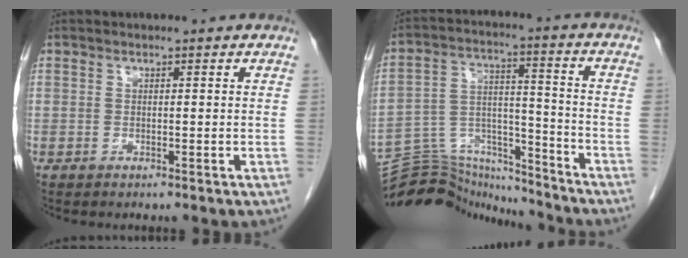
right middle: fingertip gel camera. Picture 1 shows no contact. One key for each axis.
{"total": 15.3, "fx": -15.2, "fy": 2.1, "fz": 1.1, "tx": -0.019, "ty": 0.047, "tz": -0.248}